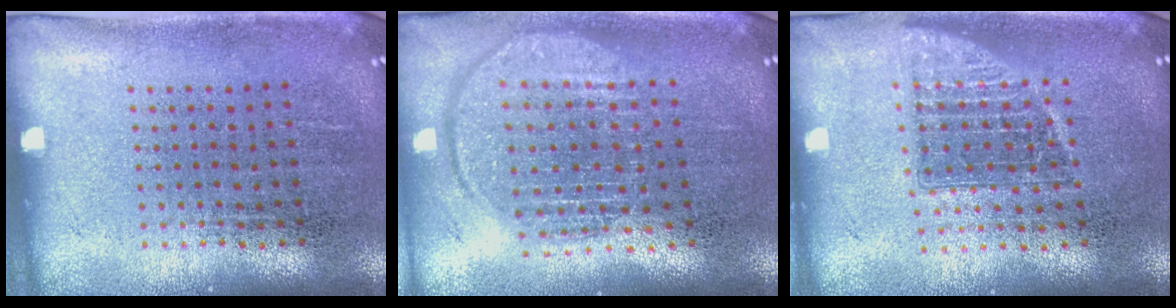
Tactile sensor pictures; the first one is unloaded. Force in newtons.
{"total": 1.9, "press": 1.7, "slide": 1.0}
{"total": 1.4, "press": 1.1, "slide": 0.8}